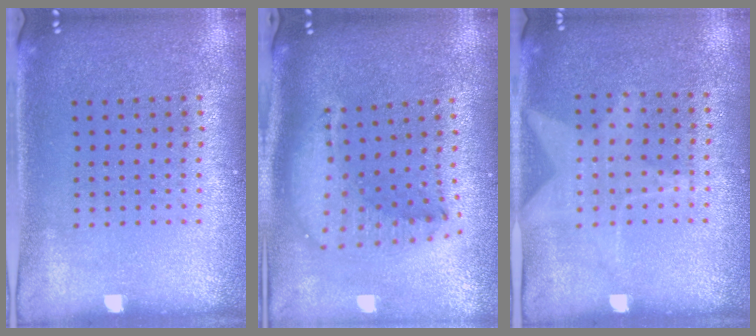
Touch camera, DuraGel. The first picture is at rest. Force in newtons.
{"total": 2.0, "press": 1.6, "slide": 1.2}
{"total": 1.2, "press": 0.9, "slide": 0.8}